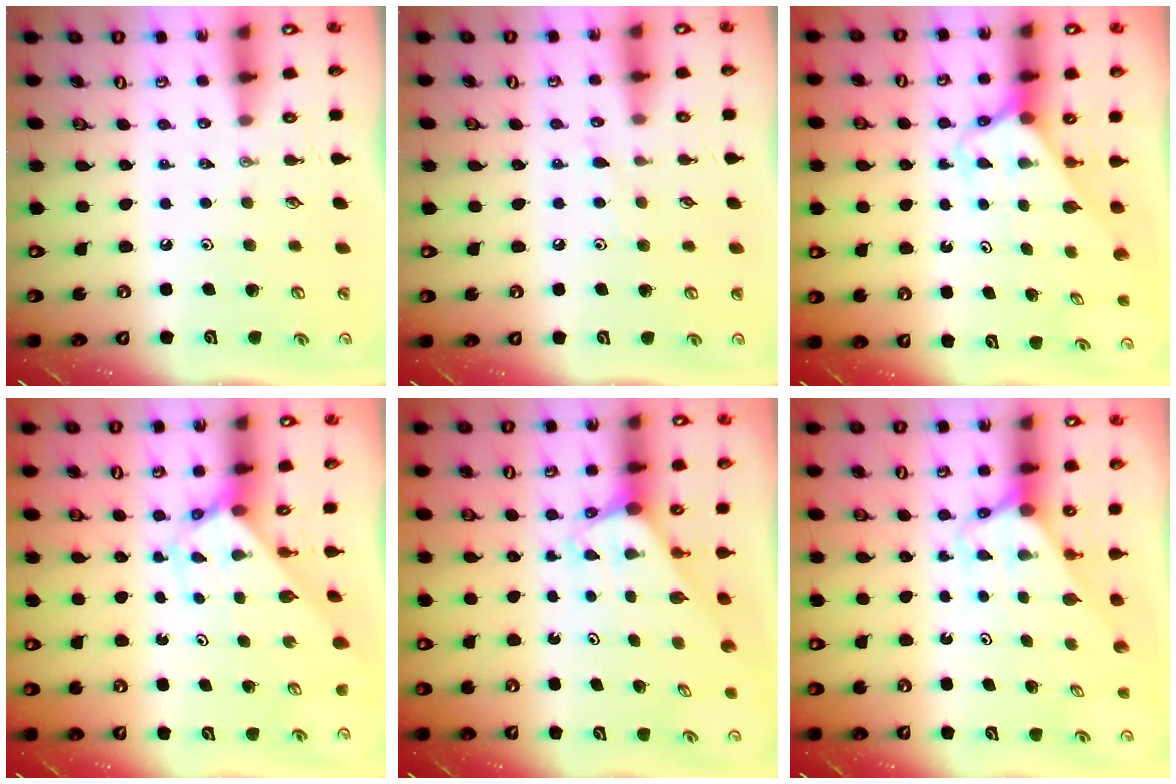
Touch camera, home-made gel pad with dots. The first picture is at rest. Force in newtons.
{"total": 5.2, "press": 5.2, "slide": 0.6}
{"total": 2.5, "press": 2.5, "slide": 0.2}
{"total": 2.7, "press": 2.7, "slide": 0.2}
{"total": 2.1, "press": 2.1, "slide": 0.1}
{"total": 2.7, "press": 2.7, "slide": 0.2}